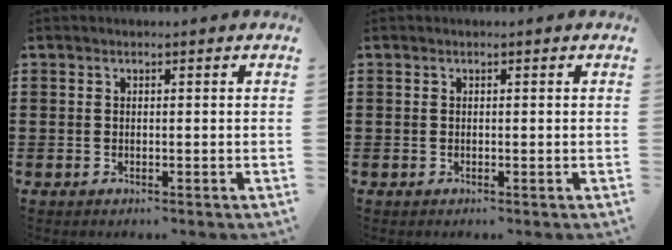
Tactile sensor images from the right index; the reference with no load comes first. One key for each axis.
{"total": 0.0}